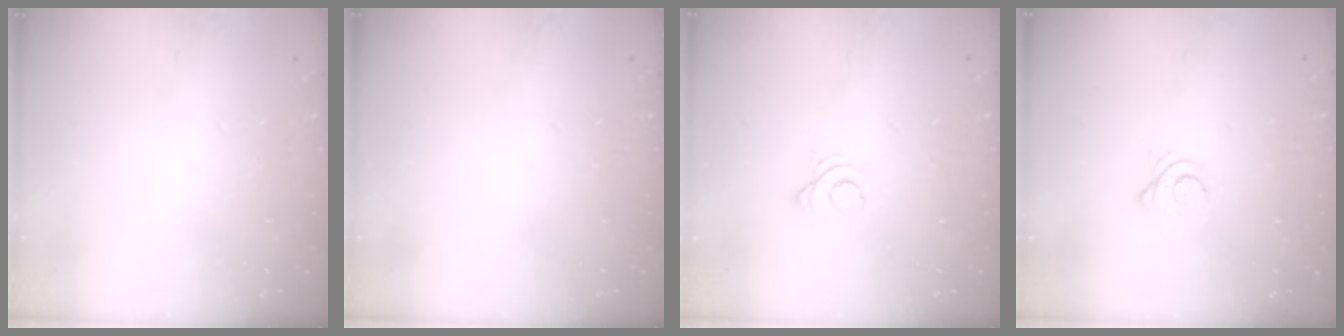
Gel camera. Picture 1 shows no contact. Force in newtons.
{"total": 0.0}
{"total": 2.7, "press": 2.7, "slide": 0.3}
{"total": 3.6, "press": 3.5, "slide": 0.5}